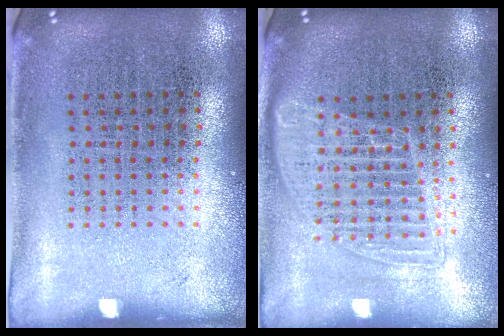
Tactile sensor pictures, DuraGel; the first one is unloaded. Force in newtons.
{"total": 1.5, "press": 1.3, "slide": 0.7}